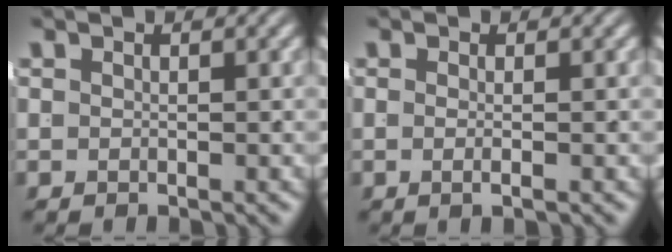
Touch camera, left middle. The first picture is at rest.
{"total": 1.4, "force": [-0.6, -0.7, 1.0], "torque": [-0.019, -0.005, -0.008]}